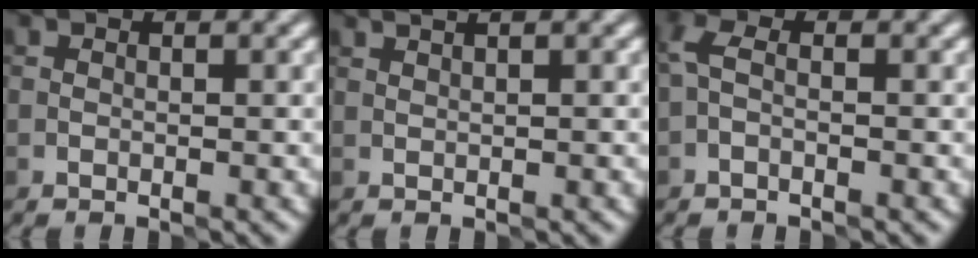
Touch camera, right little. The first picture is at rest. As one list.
[{"total": 1.1, "force": [1.0, 0.1, 0.5], "torque": [-0.004, -0.001, 0.010]}, {"total": 1.7, "force": [-0.4, 0.9, 1.4], "torque": [-0.033, 0.008, -0.014]}]